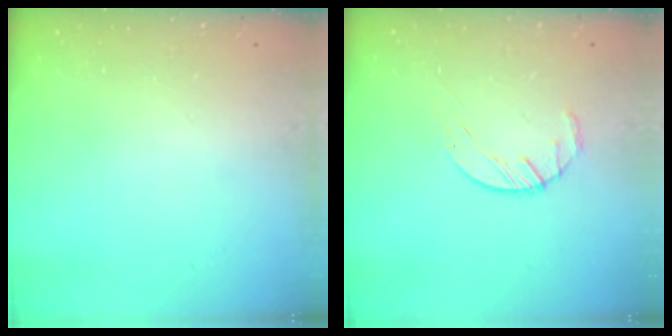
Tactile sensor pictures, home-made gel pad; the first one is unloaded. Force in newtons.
{"total": 4.8, "press": 4.7, "slide": 0.6}